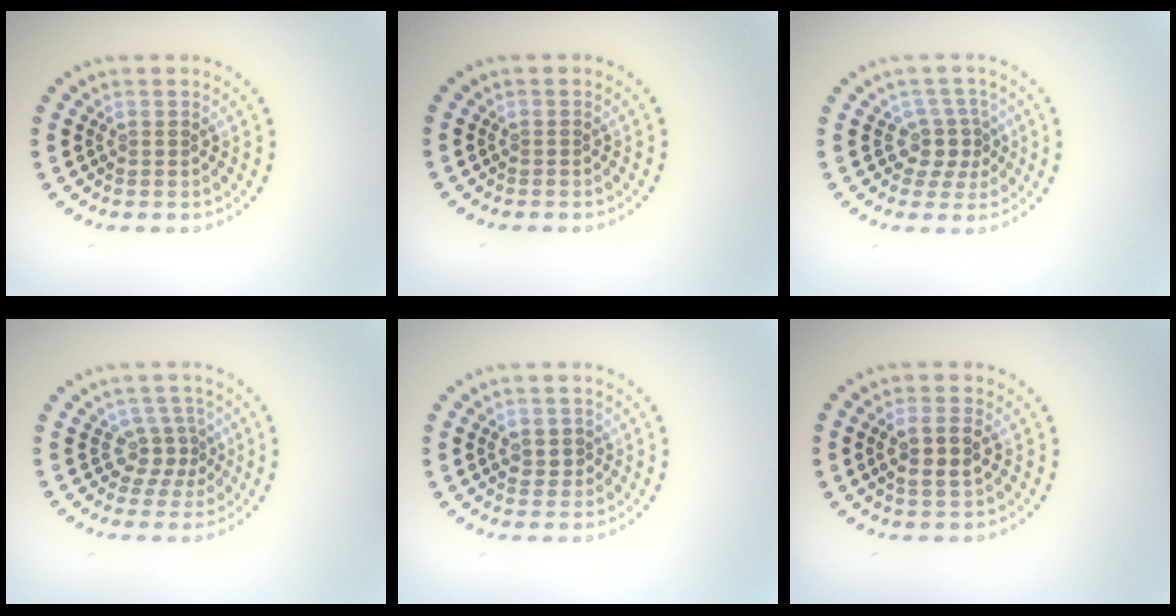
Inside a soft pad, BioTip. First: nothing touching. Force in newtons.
{"total": 0.0}
{"total": 2.5, "press": 1.8, "slide": 1.7}
{"total": 2.5, "press": 1.7, "slide": 1.9}
{"total": 1.3, "press": 1.3, "slide": 0.3}
{"total": 2.8, "press": 2.7, "slide": 0.8}